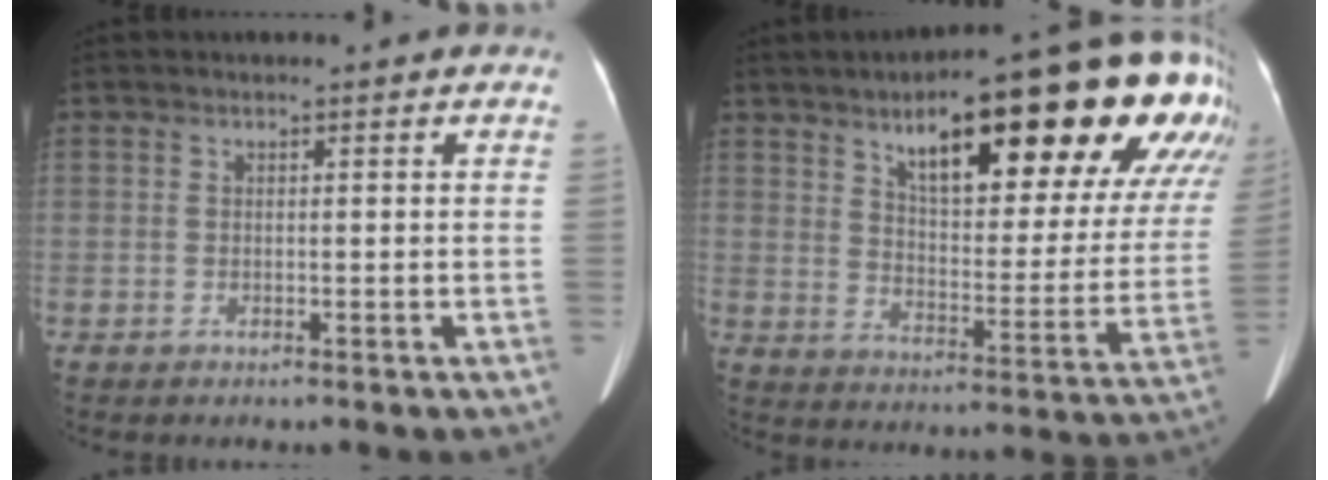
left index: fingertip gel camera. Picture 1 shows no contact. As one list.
[{"total": 27.4, "force": [17.0, 6.5, 20.4], "torque": [-0.253, 0.022, 0.222]}]